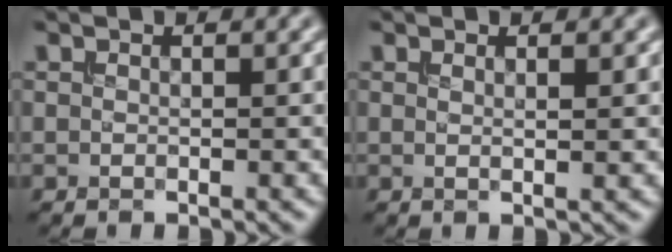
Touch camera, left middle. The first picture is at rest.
{"total": 1.7, "force": [0.6, 0.5, 1.5], "torque": [-0.017, 0.004, 0.000]}